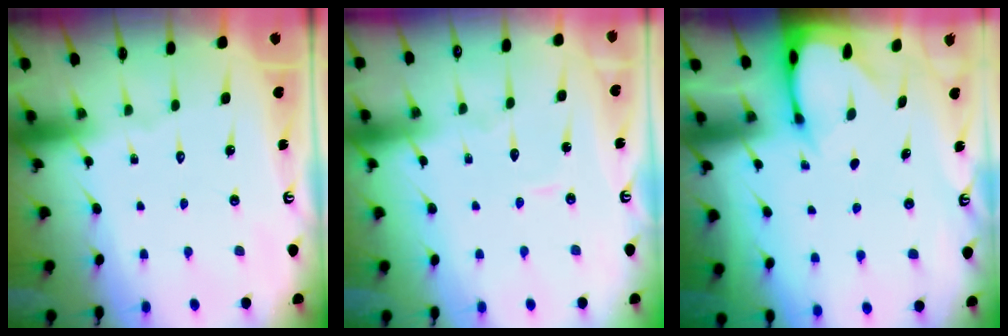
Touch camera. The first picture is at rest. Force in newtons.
{"total": 3.8, "press": 3.8, "slide": 0.2}
{"total": 2.7, "press": 2.7, "slide": 0.4}